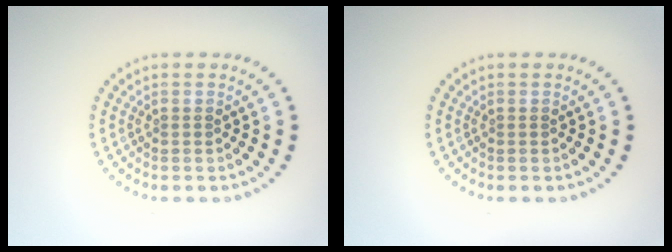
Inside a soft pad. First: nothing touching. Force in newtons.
{"total": 0.0}